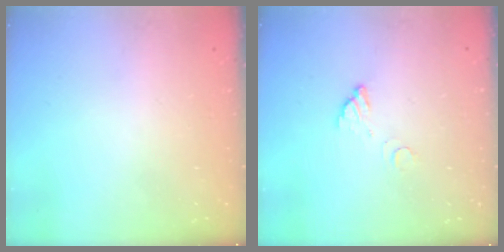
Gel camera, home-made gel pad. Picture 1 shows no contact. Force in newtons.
{"total": 3.5, "press": 3.5, "slide": 0.3}